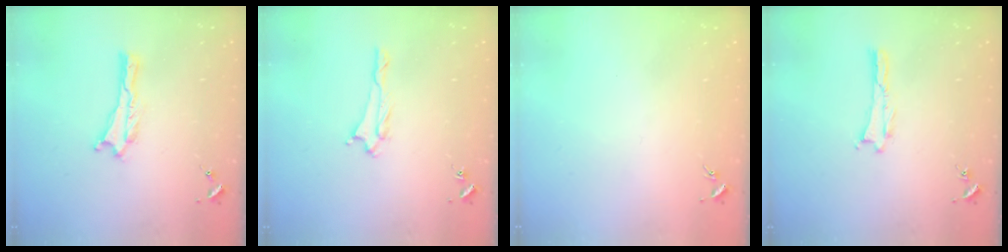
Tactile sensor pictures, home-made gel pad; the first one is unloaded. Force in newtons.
{"total": 1.7, "press": 1.7, "slide": 0.3}
{"total": 0.0}
{"total": 0.0}